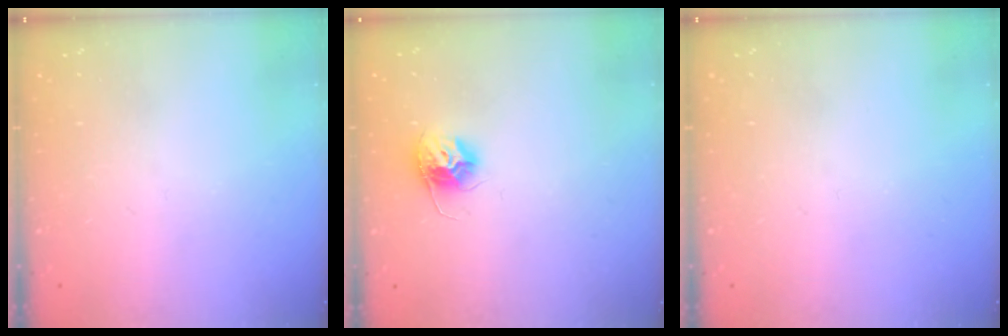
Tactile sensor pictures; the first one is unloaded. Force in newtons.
{"total": 10.1, "press": 10.1, "slide": 0.7}
{"total": 0.0}